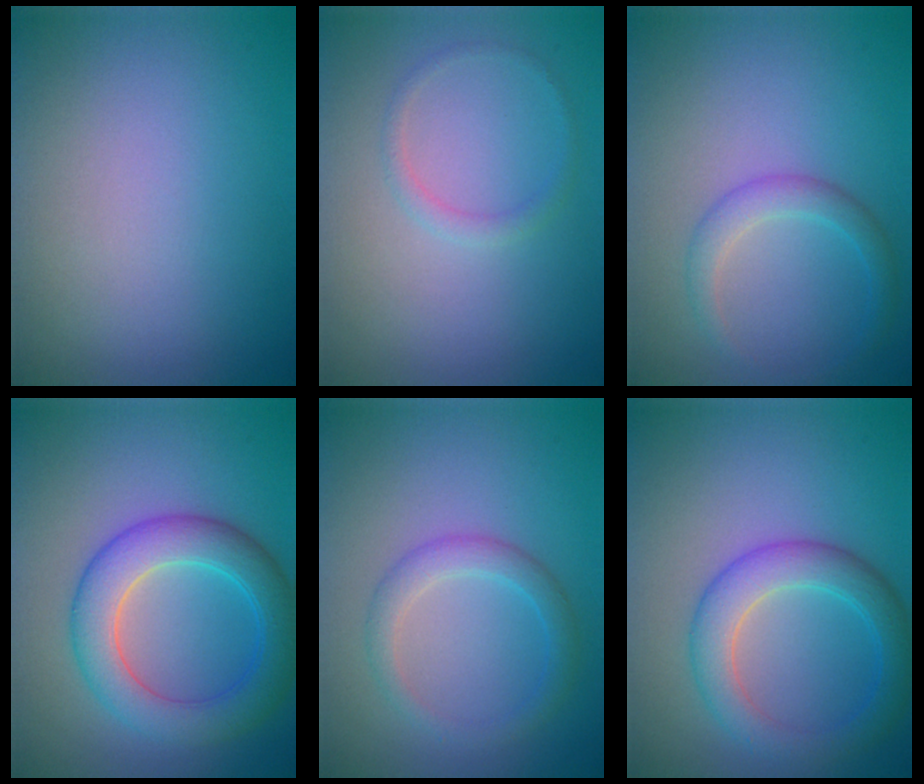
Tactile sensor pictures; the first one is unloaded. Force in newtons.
{"total": 1.0, "press": 1.0, "slide": 0.1}
{"total": 2.2, "press": 2.2, "slide": 0.0}
{"total": 6.2, "press": 6.2, "slide": 0.1}
{"total": 2.4, "press": 2.4, "slide": 0.1}
{"total": 4.7, "press": 4.7, "slide": 0.2}